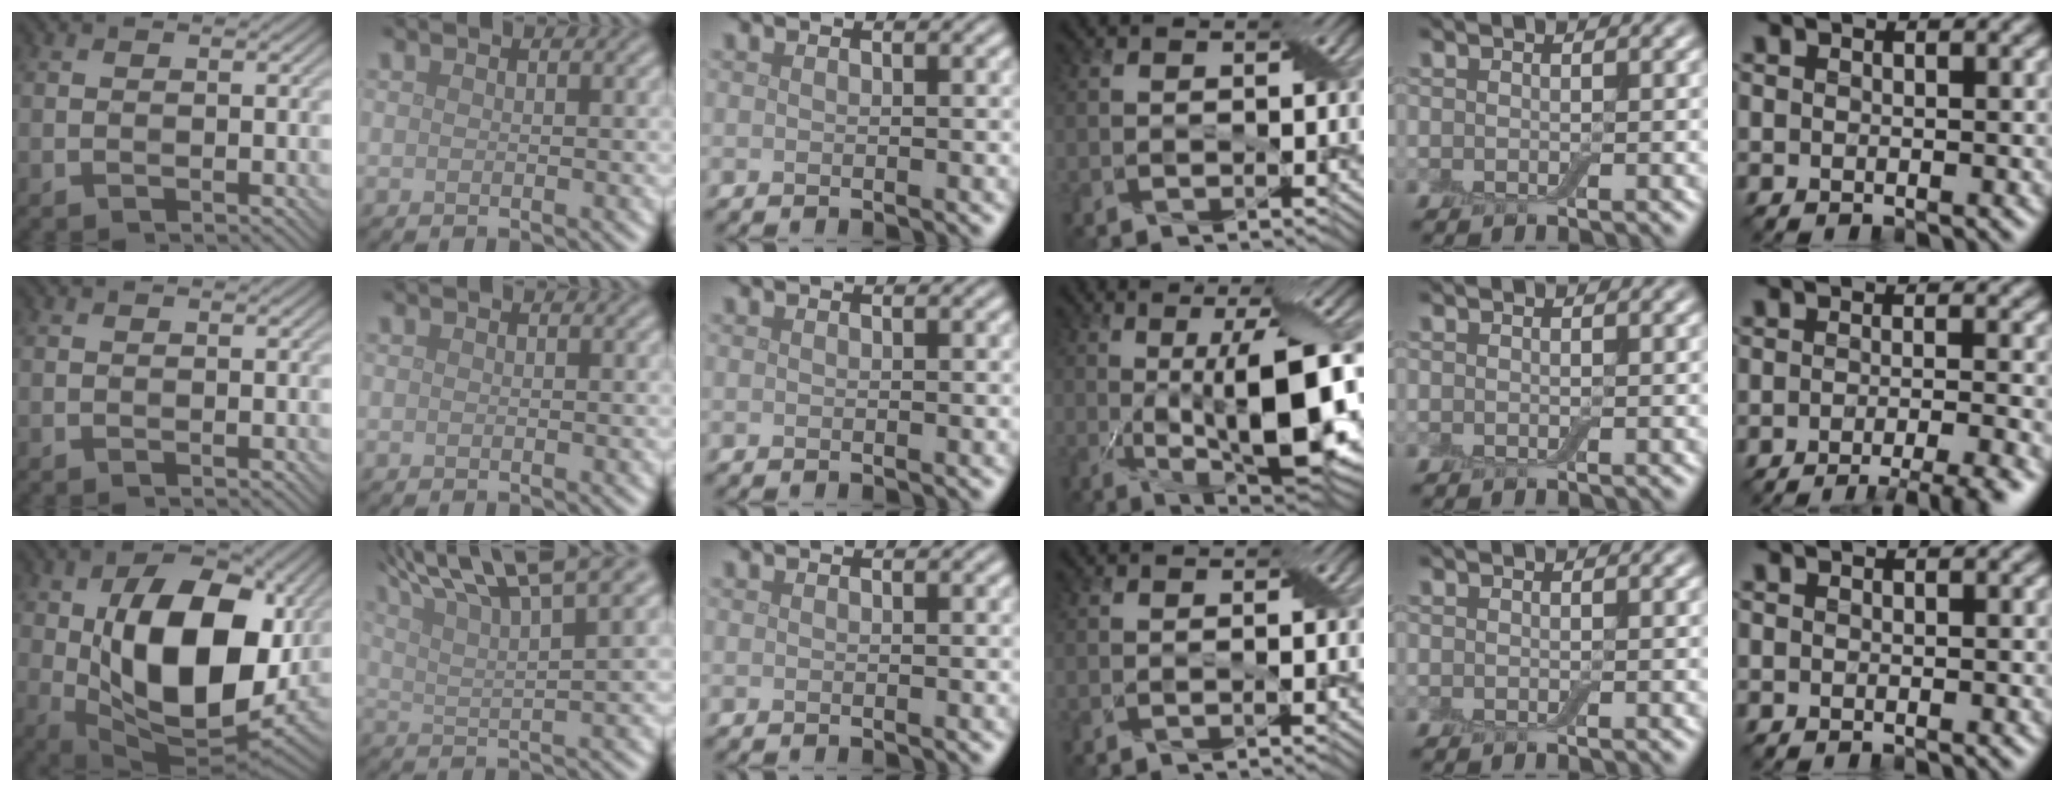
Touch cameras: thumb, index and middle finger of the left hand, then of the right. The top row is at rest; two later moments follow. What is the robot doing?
{"motion": "extract", "object": "airpods case & airpods"}